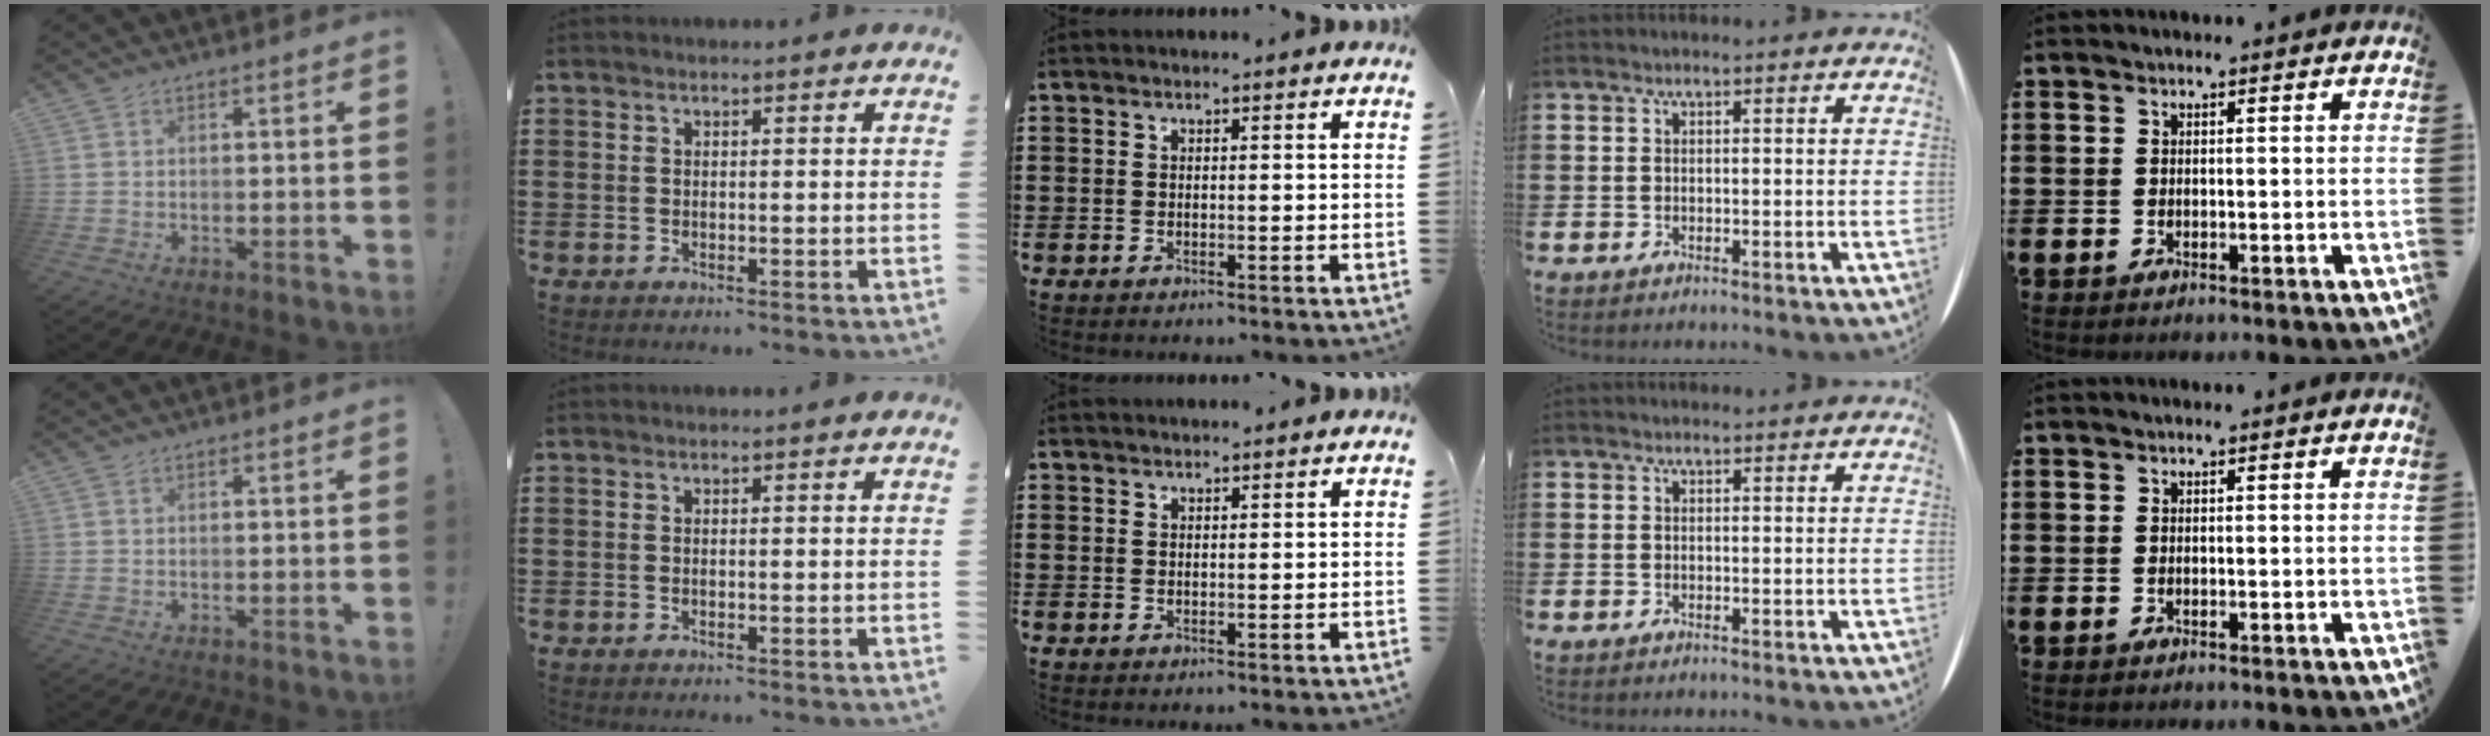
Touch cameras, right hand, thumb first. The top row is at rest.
{"middle": {"total": 0.8, "force": [0.8, 0.1, -0.1], "torque": [0.000, 0.001, 0.015]}, "ring": {"total": 0.7, "force": [0.7, 0.1, -0.1], "torque": [0.001, 0.002, 0.013]}}